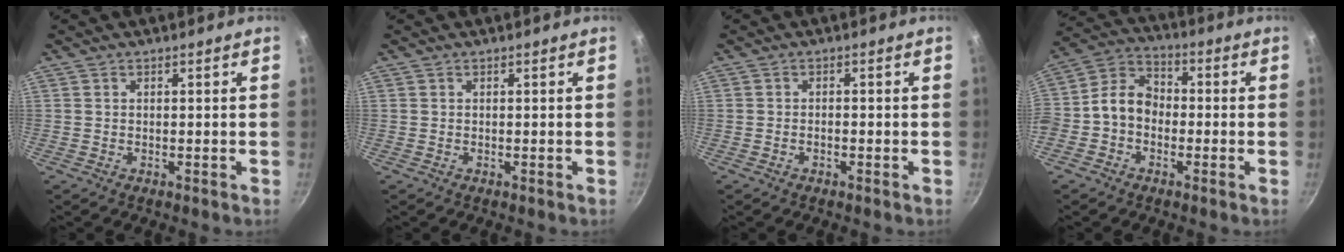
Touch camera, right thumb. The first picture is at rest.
{"total": 0.0}
{"total": 0.9, "force": [-0.5, 0.4, 0.5], "torque": [-0.012, 0.006, -0.010]}
{"total": 9.4, "force": [-1.8, 7.4, 5.5], "torque": [-0.075, 0.041, -0.055]}